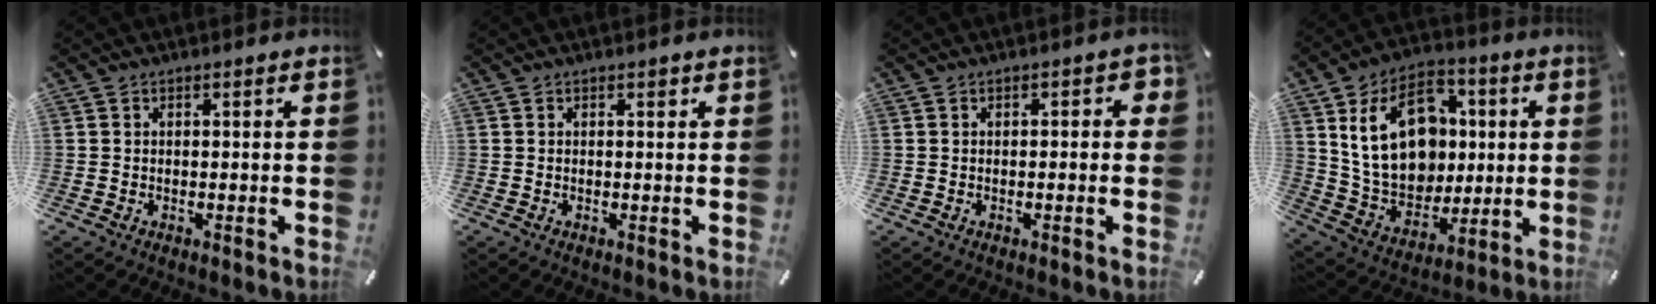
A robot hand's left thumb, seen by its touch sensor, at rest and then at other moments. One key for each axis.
{"total": 0.7, "fx": 0.3, "fy": 0.4, "fz": 0.4, "tx": -0.008, "ty": 0.002, "tz": 0.005}
{"total": 1.9, "fx": -0.3, "fy": 1.1, "fz": 1.6, "tx": -0.019, "ty": 0.004, "tz": -0.008}
{"total": 20.5, "fx": 3.7, "fy": 16.0, "fz": 12.3, "tx": -0.216, "ty": 0.000, "tz": 0.075}